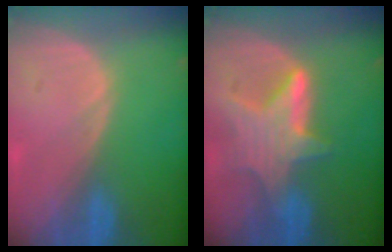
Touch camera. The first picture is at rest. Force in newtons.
{"total": 6.9, "press": 6.7, "slide": 1.7}